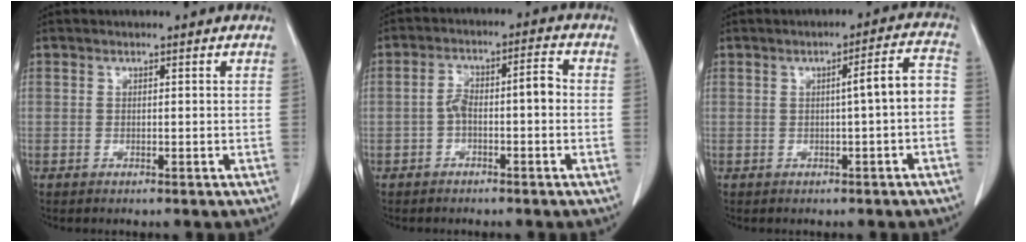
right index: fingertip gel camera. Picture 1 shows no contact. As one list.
[{"total": 5.8, "force": [-1.0, 1.8, 5.4], "torque": [-0.098, 0.033, -0.017]}, {"total": 5.2, "force": [-0.8, 0.2, 5.1], "torque": [-0.068, 0.020, -0.012]}]